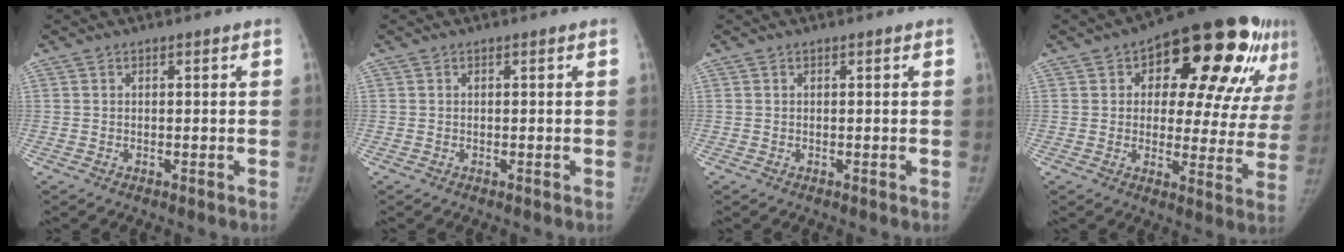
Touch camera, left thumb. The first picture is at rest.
{"total": 0.0}
{"total": 0.0}
{"total": 26.2, "force": [11.3, 12.1, 20.3], "torque": [-0.225, 0.008, 0.154]}